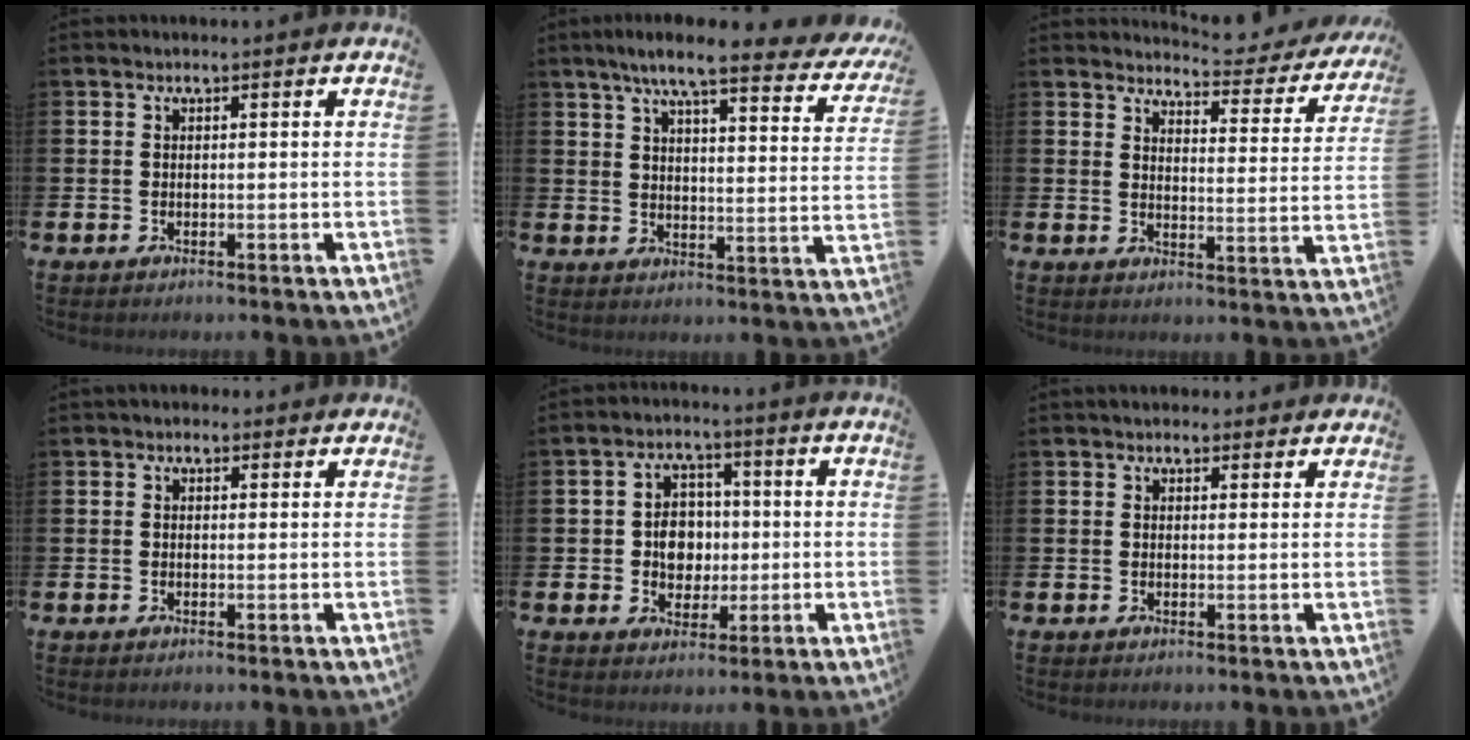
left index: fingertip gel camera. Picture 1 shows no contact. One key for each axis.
{"total": 7.6, "fx": 6.4, "fy": 0.9, "fz": 4.1, "tx": -0.086, "ty": -0.035, "tz": 0.103}
{"total": 4.2, "fx": 4.0, "fy": 0.8, "fz": 0.9, "tx": -0.019, "ty": -0.033, "tz": 0.062}
{"total": 1.2, "fx": 0.8, "fy": 0.8, "fz": 0.2, "tx": 0.006, "ty": 0.005, "tz": 0.012}
{"total": 5.4, "fx": 0.1, "fy": 4.6, "fz": 2.8, "tx": -0.052, "ty": 0.011, "tz": -0.005}
{"total": 2.0, "fx": 1.8, "fy": 0.9, "fz": 0.1, "tx": 0.016, "ty": -0.006, "tz": 0.028}